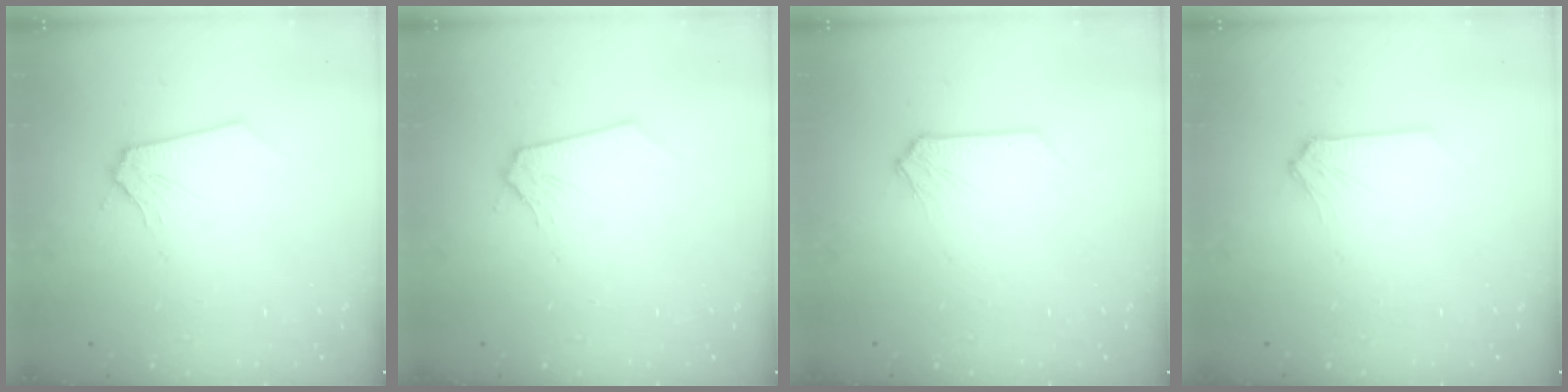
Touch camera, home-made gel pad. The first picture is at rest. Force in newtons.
{"total": 0.0}
{"total": 0.0}
{"total": 0.0}